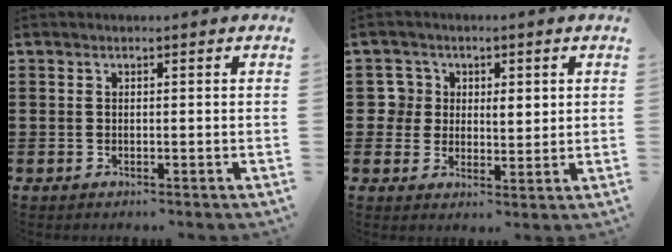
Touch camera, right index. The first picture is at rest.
{"total": 4.5, "force": [1.5, 4.2, 0.9], "torque": [-0.031, 0.014, 0.024]}